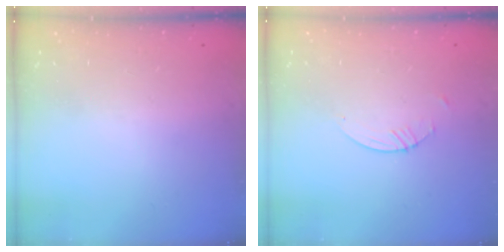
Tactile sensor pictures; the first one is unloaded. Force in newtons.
{"total": 0.8, "press": 0.8, "slide": 0.2}